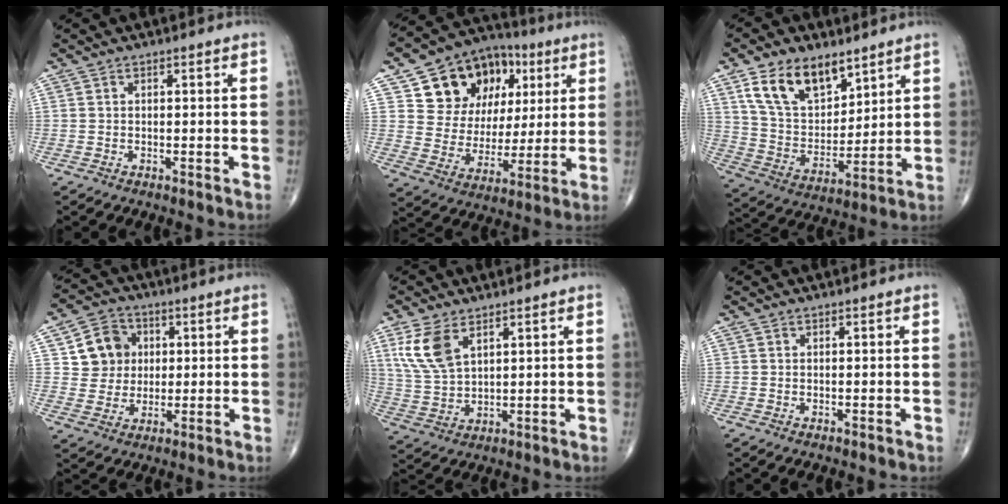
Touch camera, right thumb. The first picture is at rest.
{"total": 19.3, "force": [7.6, 14.2, 10.5], "torque": [-0.122, 0.006, 0.136]}
{"total": 15.1, "force": [8.9, 8.6, 8.6], "torque": [-0.120, -0.042, 0.175]}
{"total": 9.4, "force": [2.3, 8.5, 3.4], "torque": [-0.021, -0.002, 0.038]}
{"total": 9.0, "force": [4.5, 4.6, 6.3], "torque": [-0.129, -0.011, 0.100]}
{"total": 0.0}